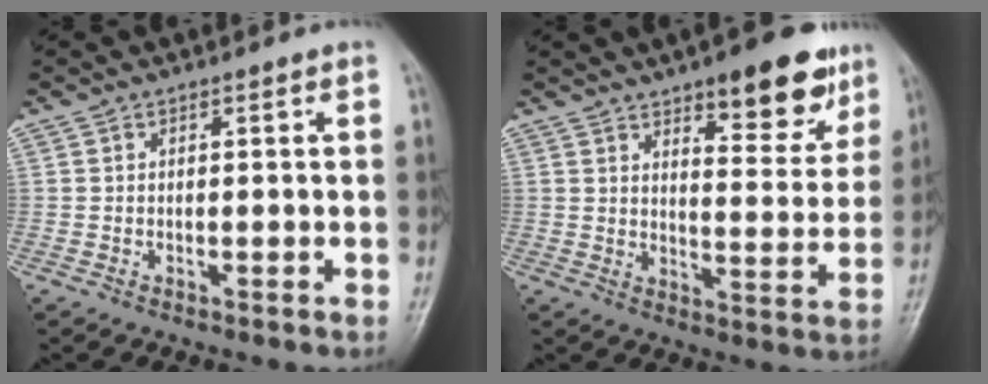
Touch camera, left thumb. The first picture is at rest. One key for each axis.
{"total": 13.8, "fx": 8.6, "fy": 5.2, "fz": 9.5, "tx": -0.082, "ty": -0.045, "tz": 0.118}